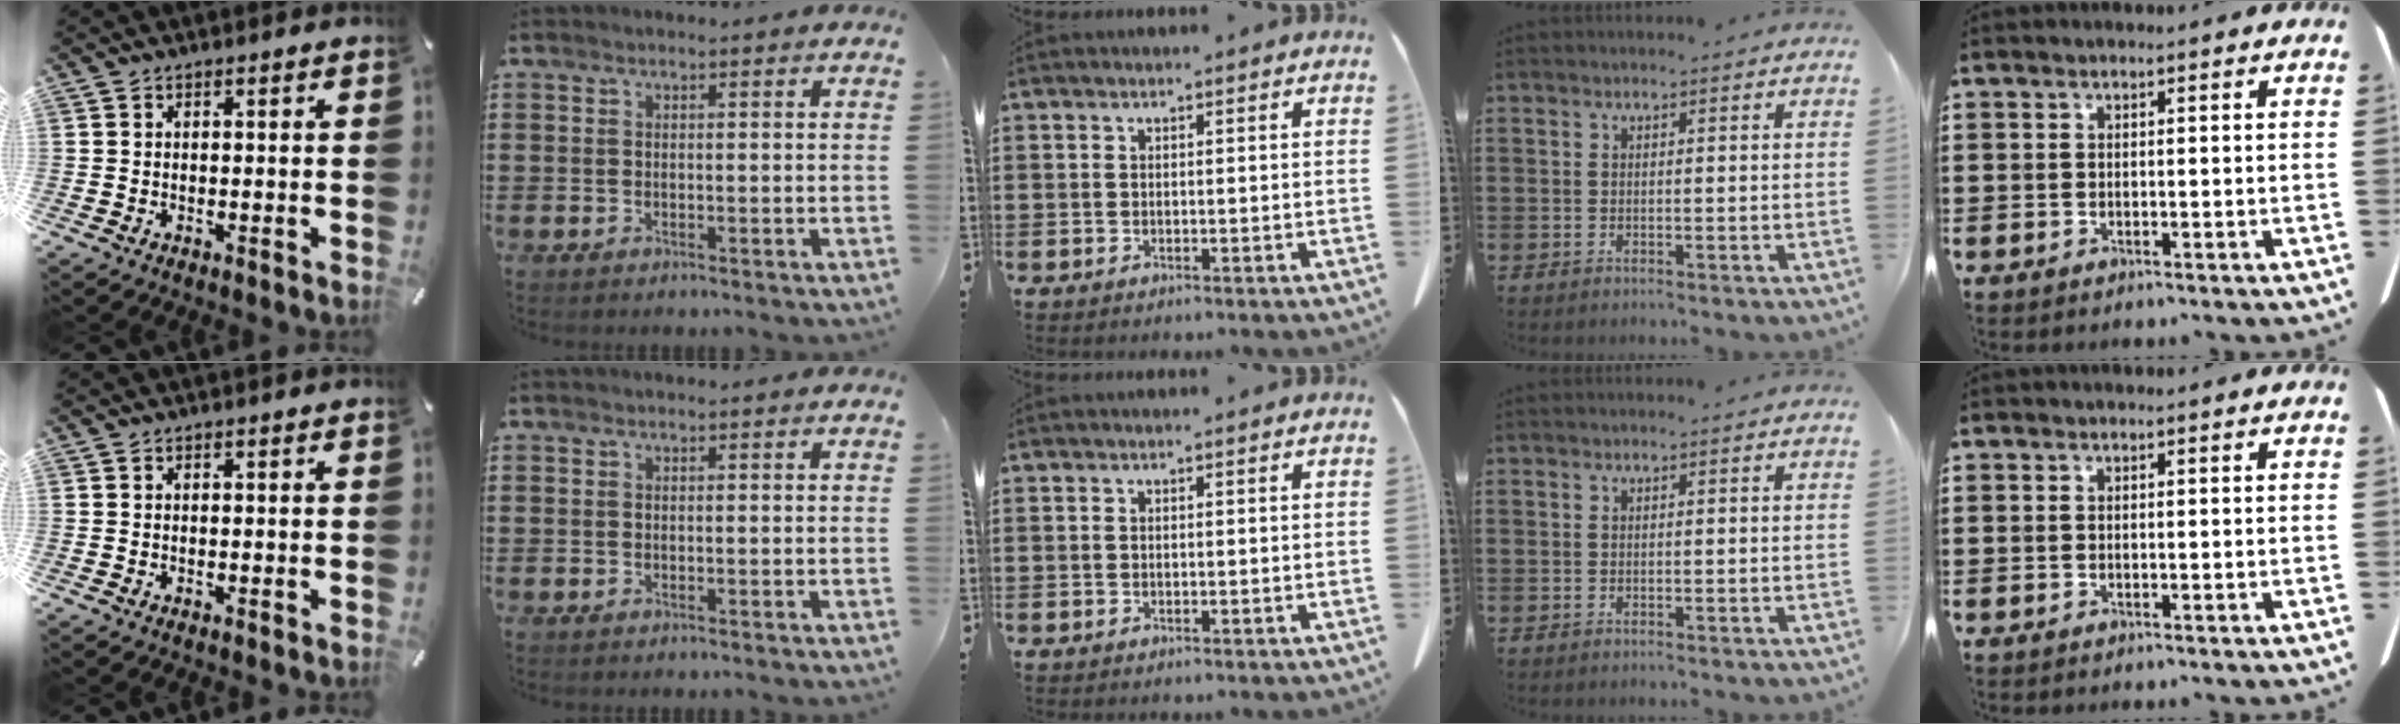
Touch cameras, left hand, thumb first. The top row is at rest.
{}